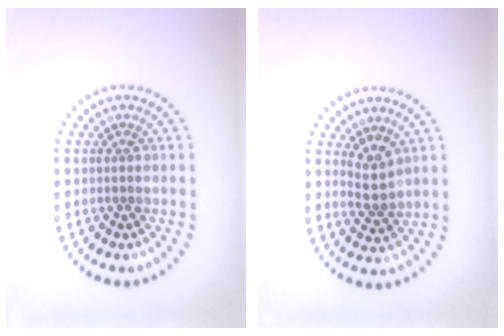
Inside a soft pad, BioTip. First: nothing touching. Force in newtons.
{"total": 1.9, "press": 1.6, "slide": 1.1}